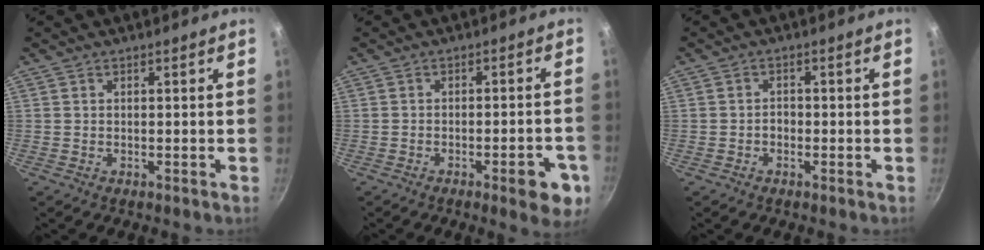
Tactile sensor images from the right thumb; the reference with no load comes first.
{"total": 8.0, "force": [-3.6, 2.5, 6.7], "torque": [-0.062, 0.019, -0.040]}
{"total": 1.5, "force": [-0.7, 1.1, 0.8], "torque": [-0.003, 0.011, -0.012]}